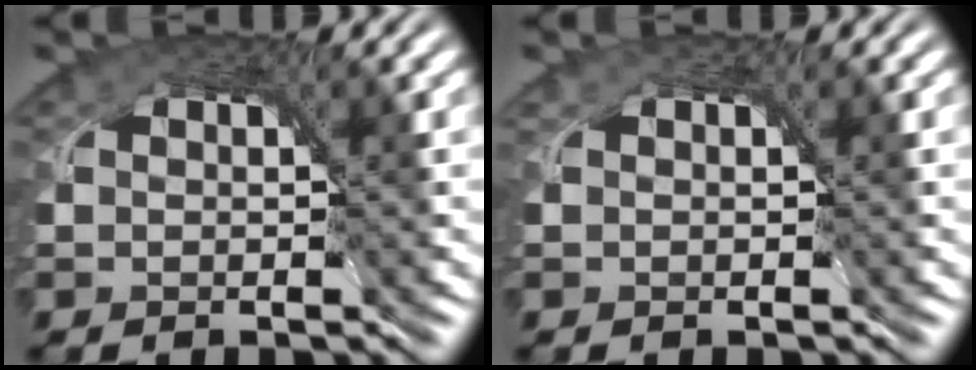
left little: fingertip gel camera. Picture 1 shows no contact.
{"total": 0.0}